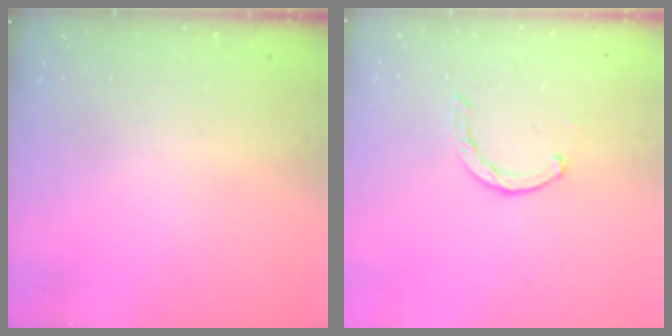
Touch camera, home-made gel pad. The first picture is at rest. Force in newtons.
{"total": 2.0, "press": 2.0, "slide": 0.4}